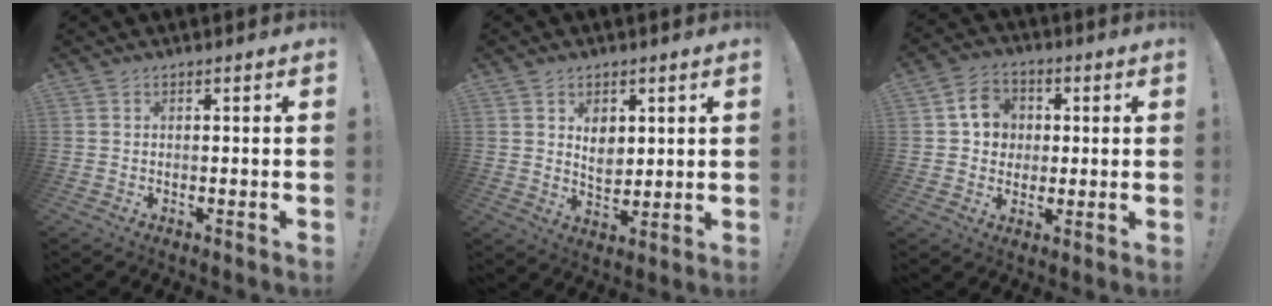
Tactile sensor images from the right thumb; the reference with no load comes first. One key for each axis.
{"total": 6.3, "fx": 2.6, "fy": 4.9, "fz": 2.9, "tx": -0.041, "ty": -0.015, "tz": 0.050}
{"total": 9.8, "fx": 2.5, "fy": 8.6, "fz": 3.9, "tx": -0.061, "ty": 0.005, "tz": 0.055}